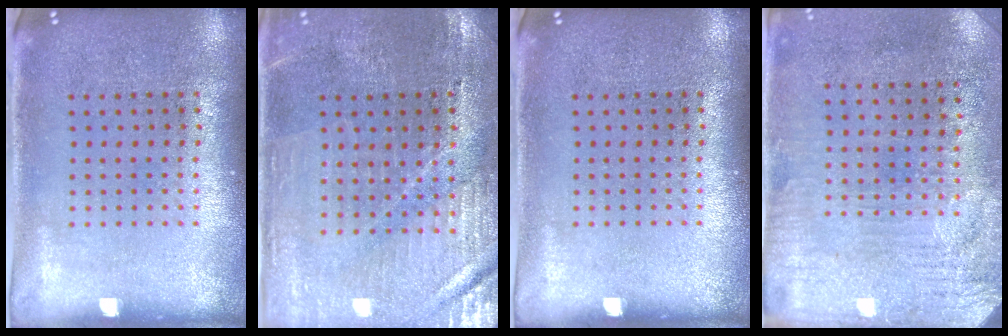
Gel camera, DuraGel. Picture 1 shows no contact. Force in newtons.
{"total": 1.1, "press": 1.1, "slide": 0.2}
{"total": 0.0}
{"total": 3.3, "press": 2.7, "slide": 1.8}